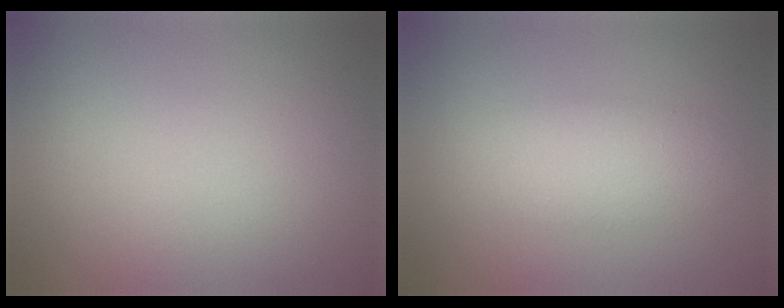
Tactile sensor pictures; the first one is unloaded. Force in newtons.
{"total": 3.5, "press": 3.5, "slide": 0.2}